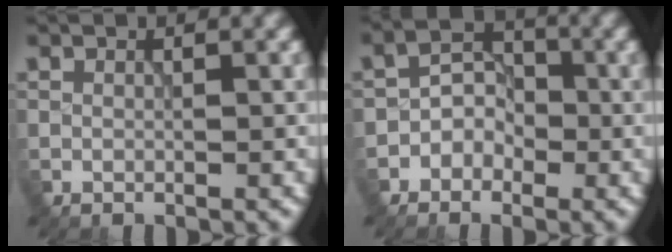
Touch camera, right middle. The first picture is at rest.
{"total": 2.7, "force": [-1.2, 2.1, 1.1], "torque": [-0.010, 0.009, -0.028]}